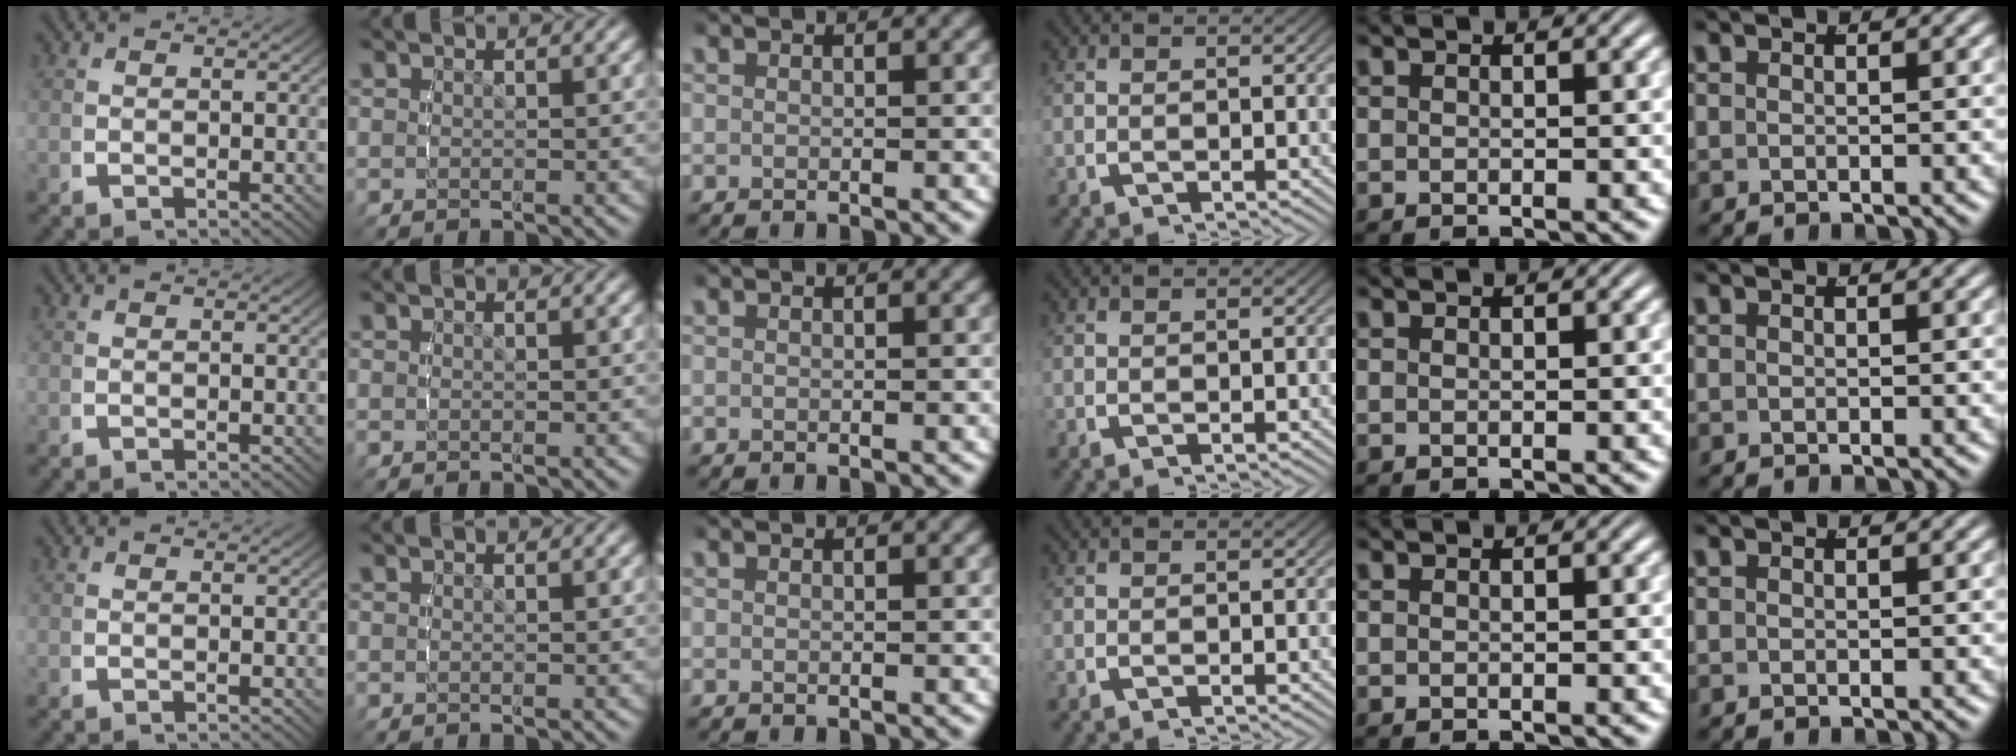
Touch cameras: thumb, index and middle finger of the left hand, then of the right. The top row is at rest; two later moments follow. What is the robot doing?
{"motion": "lift_and_place", "object": "cubes"}